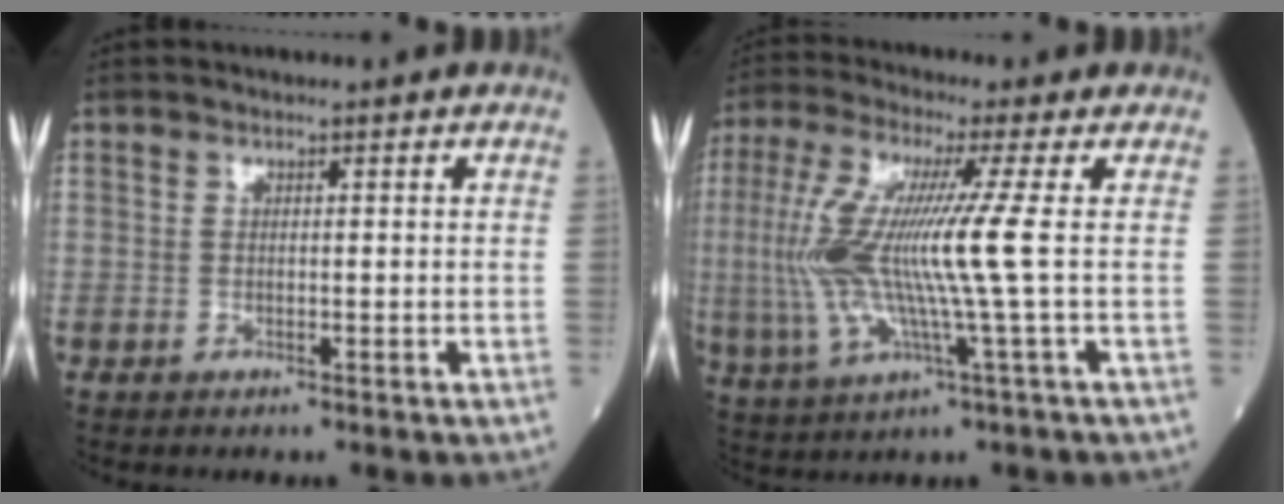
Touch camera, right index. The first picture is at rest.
{"total": 12.4, "force": [0.0, -0.7, 12.4], "torque": [-0.272, -0.006, -0.005]}